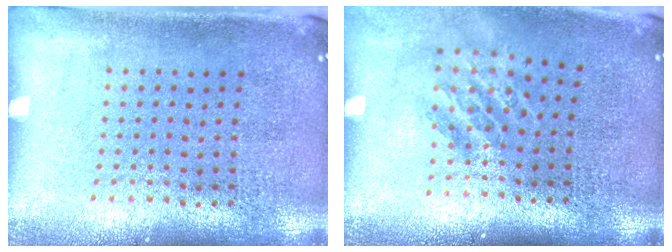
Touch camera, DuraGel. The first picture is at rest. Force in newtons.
{"total": 1.6, "press": 1.2, "slide": 1.1}